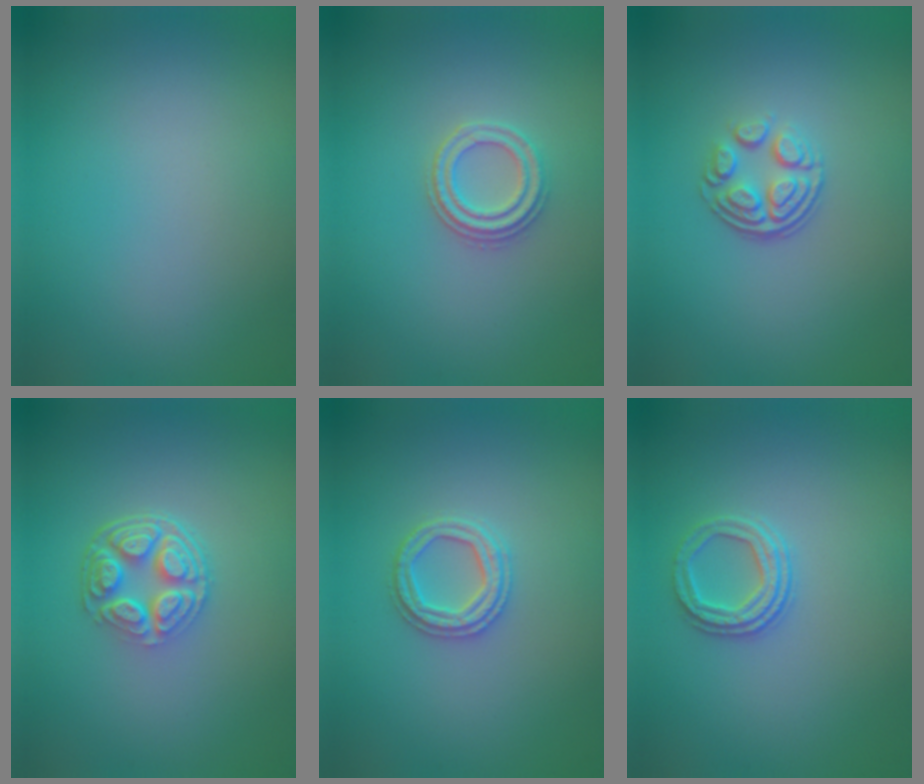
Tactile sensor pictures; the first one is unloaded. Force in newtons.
{"total": 2.5, "press": 2.4, "slide": 0.7}
{"total": 3.5, "press": 2.5, "slide": 2.5}
{"total": 5.1, "press": 3.7, "slide": 3.5}
{"total": 2.4, "press": 2.4, "slide": 0.3}
{"total": 2.7, "press": 2.4, "slide": 1.2}